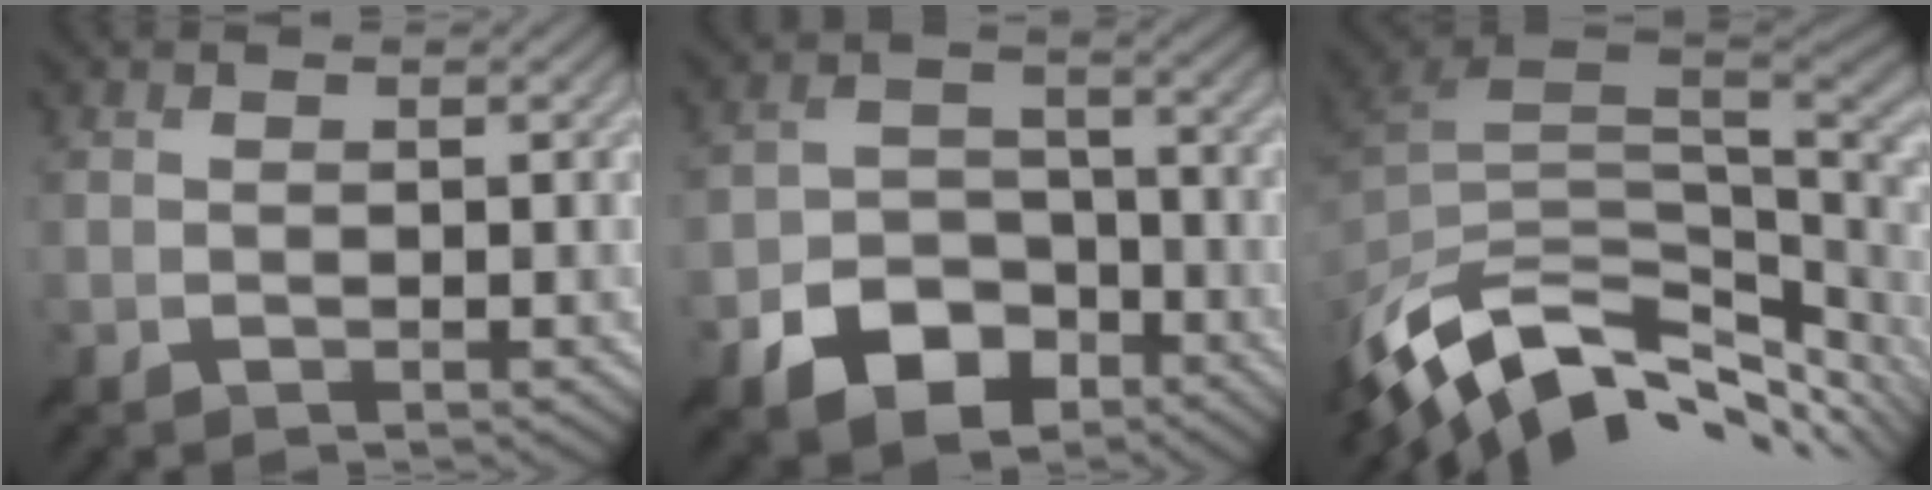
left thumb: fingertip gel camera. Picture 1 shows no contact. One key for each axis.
{"total": 7.9, "fx": -4.6, "fy": 5.1, "fz": 3.9, "tx": -0.075, "ty": -0.007, "tz": -0.090}
{"total": 13.2, "fx": -6.2, "fy": 6.9, "fz": 9.4, "tx": -0.212, "ty": -0.014, "tz": -0.103}